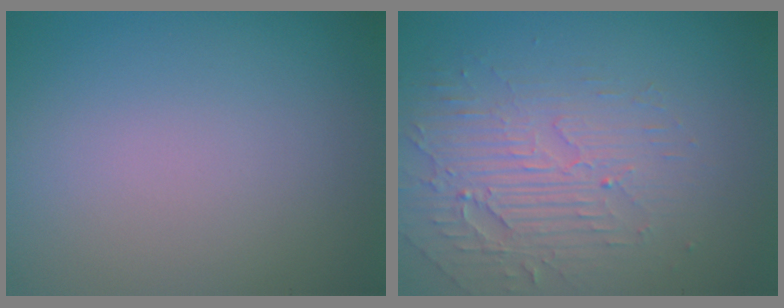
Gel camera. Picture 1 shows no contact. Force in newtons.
{"total": 3.8, "press": 3.4, "slide": 1.8}